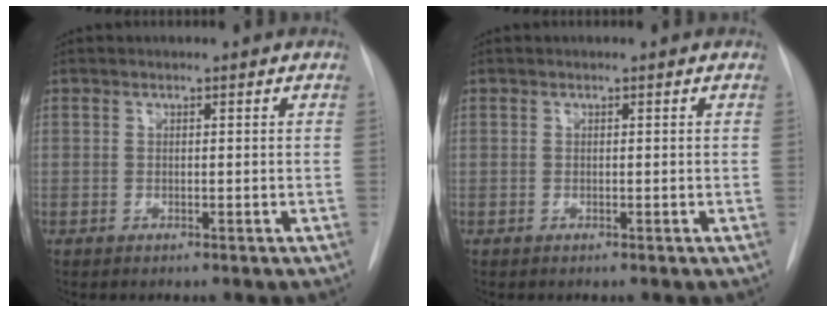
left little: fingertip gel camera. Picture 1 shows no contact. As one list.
[{"total": 0.0}]